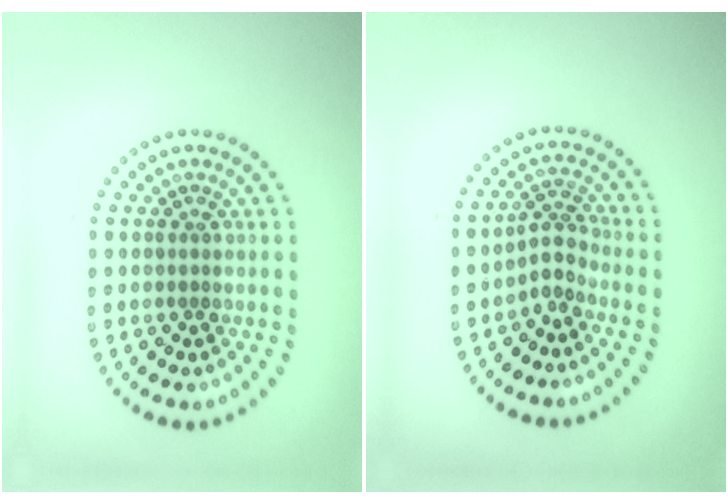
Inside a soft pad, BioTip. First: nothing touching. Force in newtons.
{"total": 2.3, "press": 1.6, "slide": 1.6}